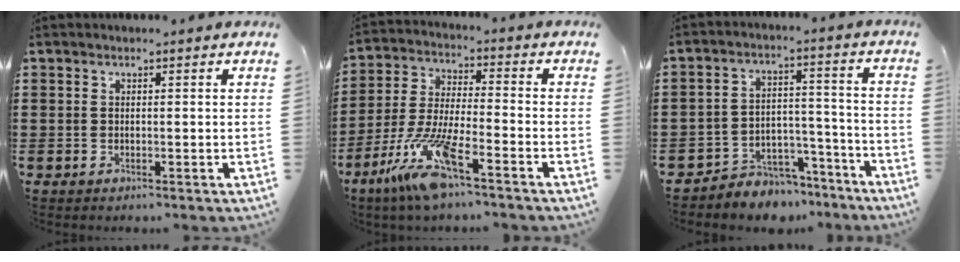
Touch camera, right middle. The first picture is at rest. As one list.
[{"total": 10.7, "force": [-7.4, 0.9, 7.6], "torque": [-0.180, -0.017, -0.149]}, {"total": 5.4, "force": [-4.9, 2.2, 0.2], "torque": [-0.006, 0.022, -0.100]}]